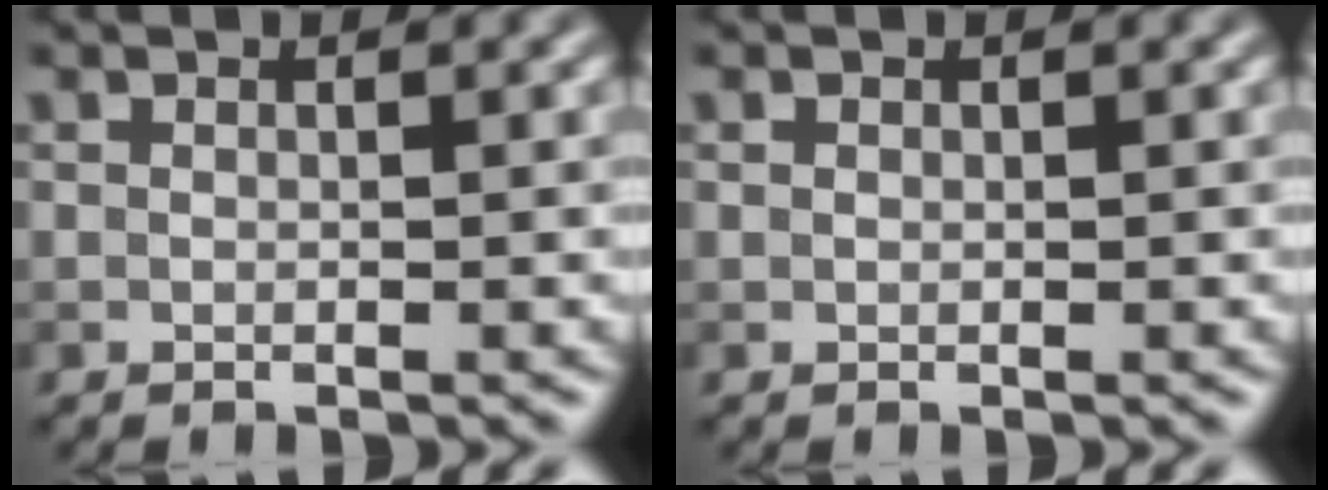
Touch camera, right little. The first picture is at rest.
{"total": 0.0}